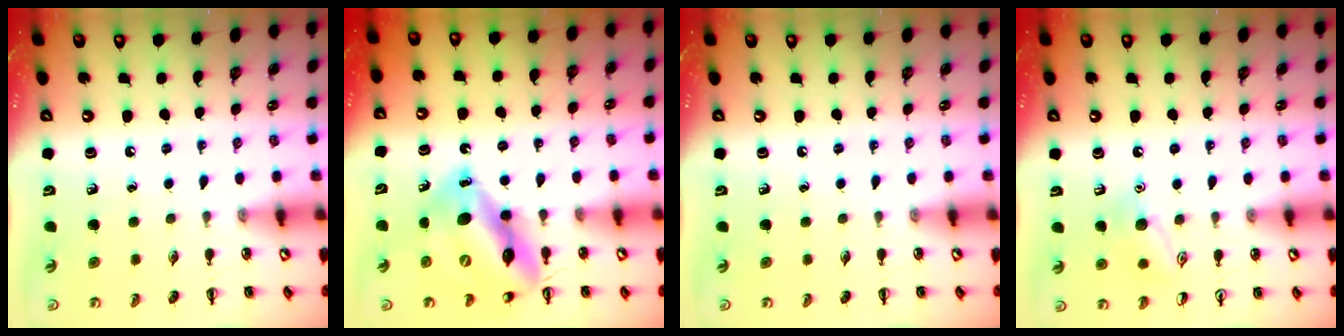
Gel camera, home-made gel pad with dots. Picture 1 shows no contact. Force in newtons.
{"total": 15.7, "press": 14.9, "slide": 4.8}
{"total": 0.0}
{"total": 9.0, "press": 8.9, "slide": 1.2}